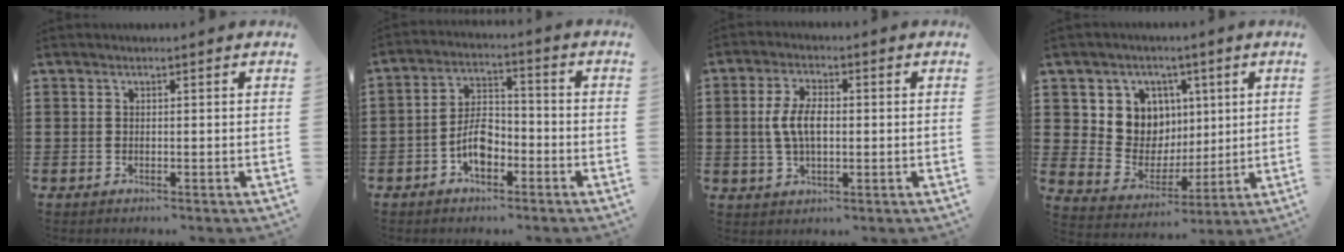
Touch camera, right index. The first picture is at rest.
{"total": 6.2, "force": [-2.6, 3.3, 4.5], "torque": [-0.097, 0.006, -0.052]}
{"total": 6.1, "force": [0.1, 2.9, 5.3], "torque": [-0.124, 0.003, -0.006]}
{"total": 8.3, "force": [2.7, 7.7, 1.5], "torque": [-0.070, -0.021, 0.053]}